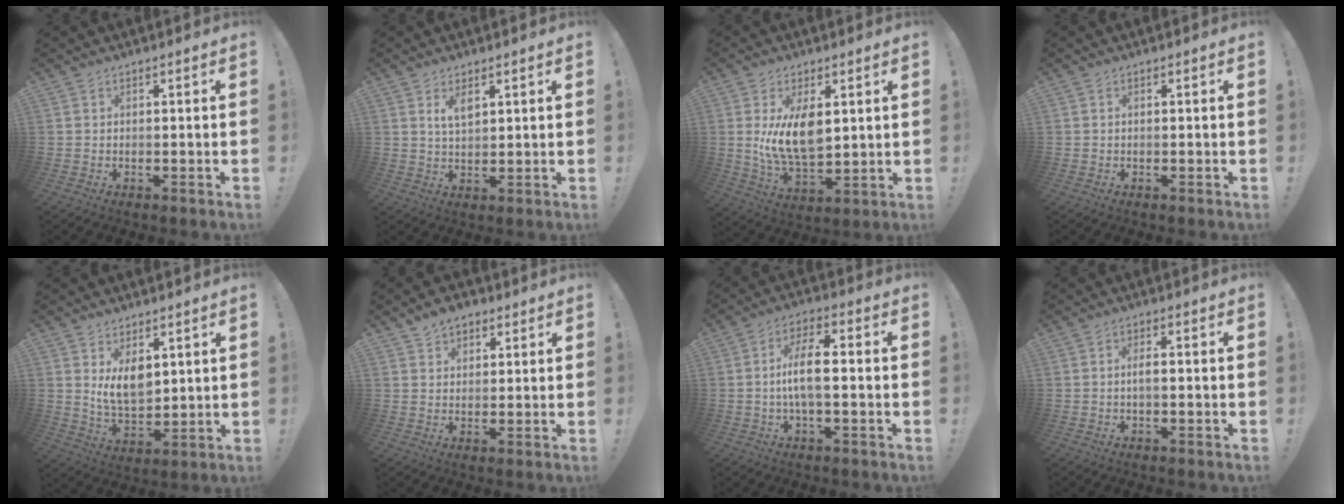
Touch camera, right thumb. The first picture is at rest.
{"total": 4.6, "force": [2.8, 2.3, 2.9], "torque": [-0.043, -0.017, 0.047]}
{"total": 12.7, "force": [3.1, 7.2, 10.0], "torque": [-0.175, -0.021, 0.055]}
{"total": 0.0}
{"total": 8.8, "force": [4.4, 5.3, 5.5], "torque": [-0.087, -0.028, 0.083]}
{"total": 5.0, "force": [3.4, 3.5, 1.2], "torque": [-0.015, -0.015, 0.062]}
{"total": 9.6, "force": [-0.3, 3.4, 9.0], "torque": [-0.160, 0.008, -0.008]}
{"total": 2.3, "force": [-0.2, 0.6, 2.2], "torque": [-0.040, 0.007, -0.004]}